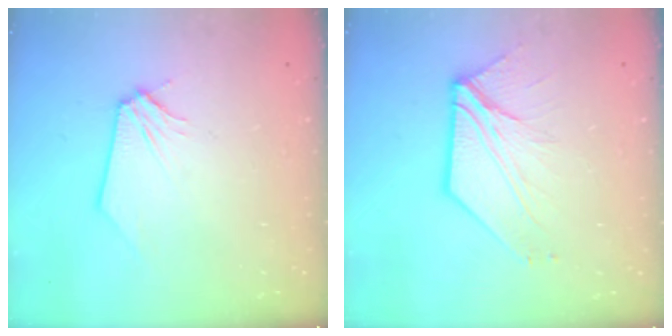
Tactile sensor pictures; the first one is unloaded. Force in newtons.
{"total": 8.2, "press": 8.1, "slide": 1.1}